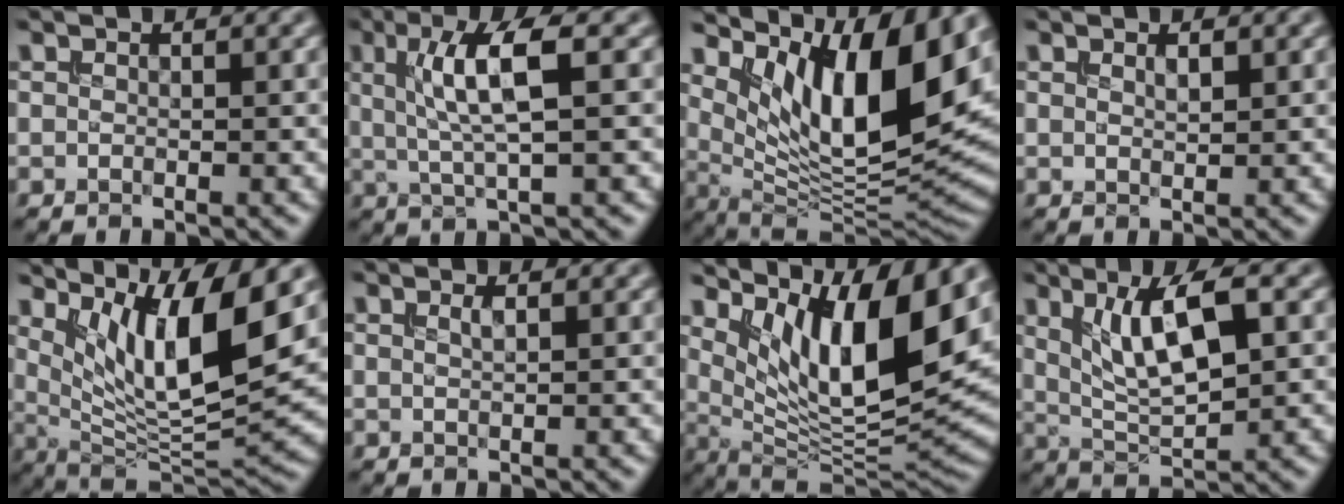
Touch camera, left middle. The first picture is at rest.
{"total": 5.6, "force": [1.1, 1.2, 5.4], "torque": [-0.104, 0.006, 0.023]}
{"total": 12.7, "force": [5.7, 4.6, 10.4], "torque": [-0.166, -0.010, 0.110]}
{"total": 0.9, "force": [0.6, 0.2, 0.7], "torque": [-0.014, -0.001, 0.009]}
{"total": 10.6, "force": [4.5, 2.7, 9.2], "torque": [-0.149, -0.010, 0.088]}
{"total": 0.8, "force": [0.3, 0.2, 0.7], "torque": [-0.011, 0.002, 0.004]}
{"total": 11.7, "force": [5.3, 3.6, 9.8], "torque": [-0.158, -0.015, 0.105]}
{"total": 6.5, "force": [2.0, 2.0, 5.9], "torque": [-0.106, -0.002, 0.039]}